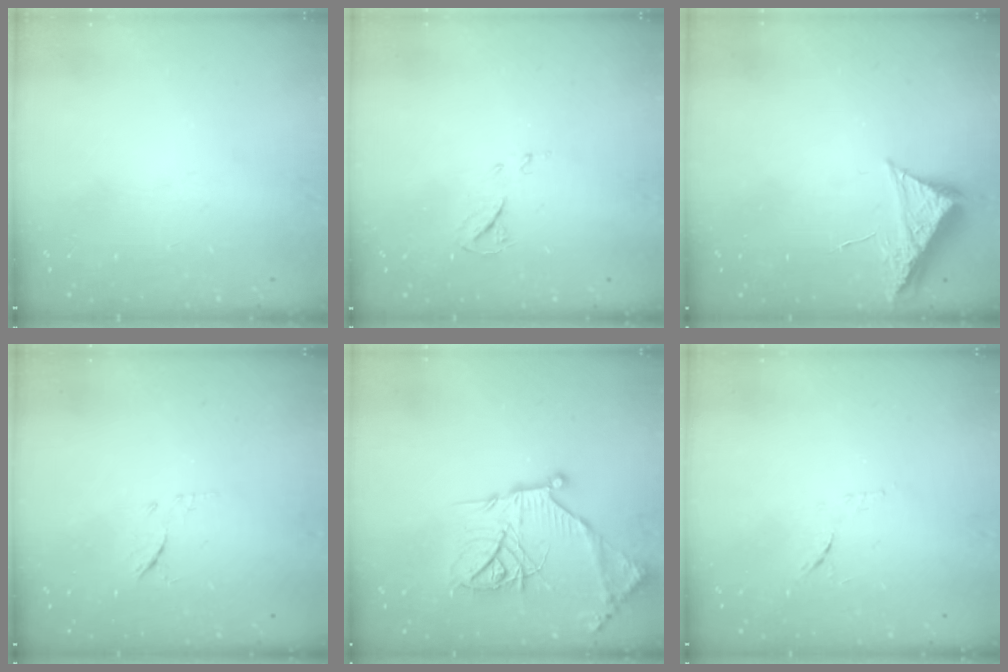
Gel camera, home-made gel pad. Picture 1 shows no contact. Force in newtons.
{"total": 5.8, "press": 5.8, "slide": 0.5}
{"total": 7.9, "press": 7.9, "slide": 0.8}
{"total": 6.4, "press": 6.3, "slide": 0.8}
{"total": 20.2, "press": 20.1, "slide": 1.9}
{"total": 8.0, "press": 7.9, "slide": 0.9}